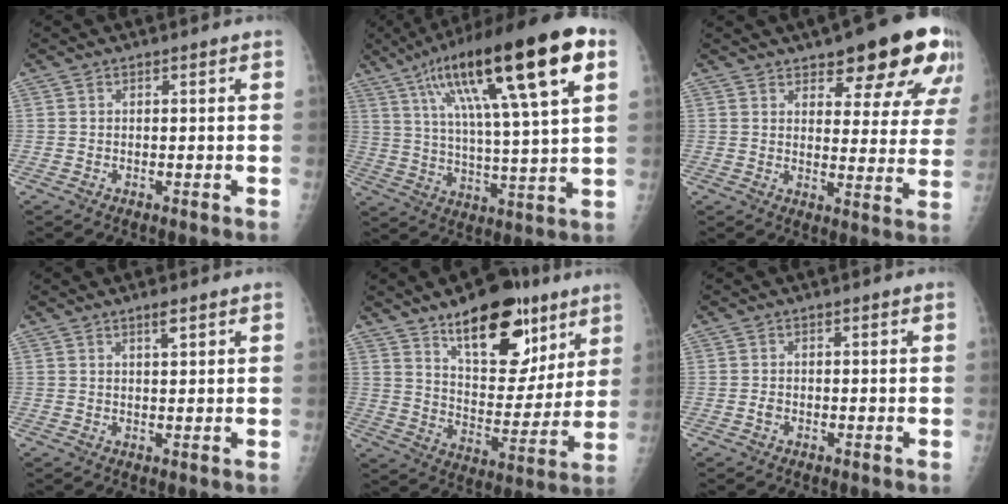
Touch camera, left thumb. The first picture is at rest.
{"total": 25.3, "force": [11.4, 5.0, 22.0], "torque": [-0.360, -0.002, 0.184]}
{"total": 17.1, "force": [10.8, 6.1, 11.8], "torque": [-0.106, -0.048, 0.133]}
{"total": 1.9, "force": [1.2, 0.4, 1.4], "torque": [-0.021, -0.007, 0.021]}
{"total": 19.6, "force": [11.7, 9.6, 12.5], "torque": [-0.127, -0.065, 0.186]}
{"total": 0.9, "force": [-0.5, 0.6, 0.3], "torque": [-0.006, 0.001, -0.010]}